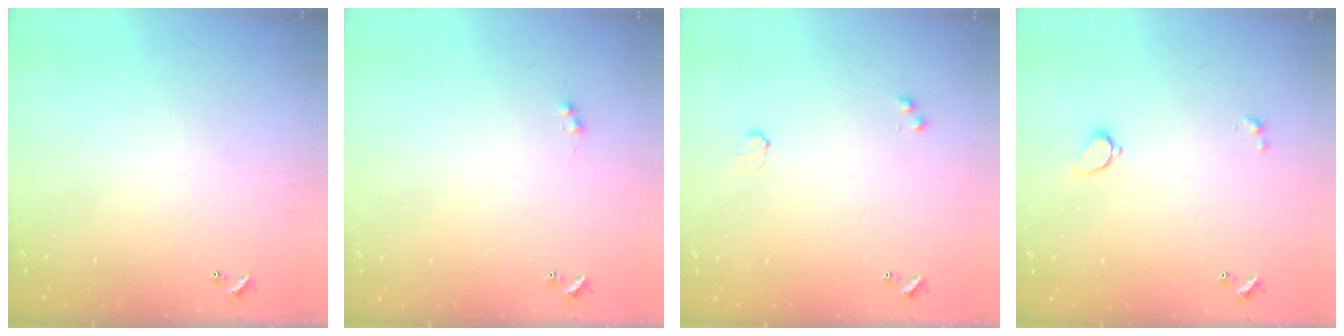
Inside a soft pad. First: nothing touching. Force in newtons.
{"total": 1.2, "press": 1.1, "slide": 0.6}
{"total": 1.8, "press": 1.8, "slide": 0.4}
{"total": 1.5, "press": 1.4, "slide": 0.3}